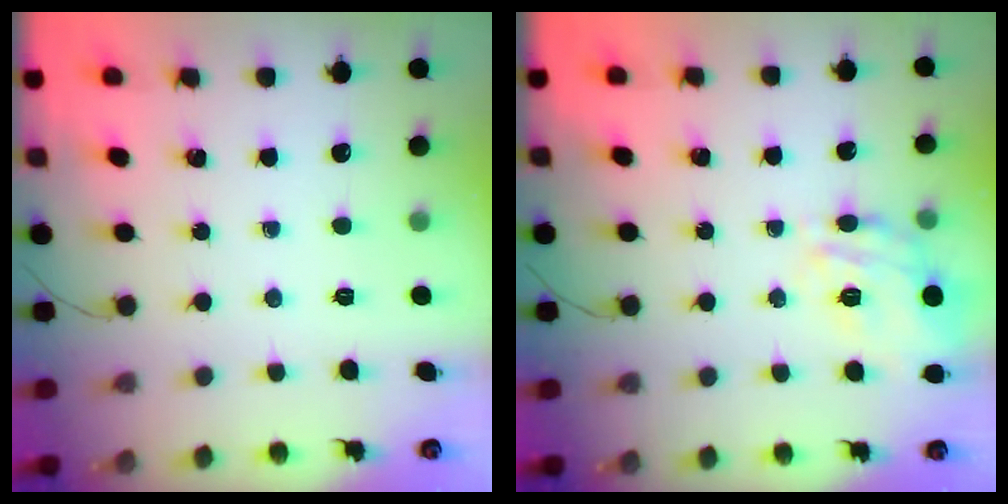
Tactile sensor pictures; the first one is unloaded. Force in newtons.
{"total": 16.8, "press": 16.7, "slide": 1.6}